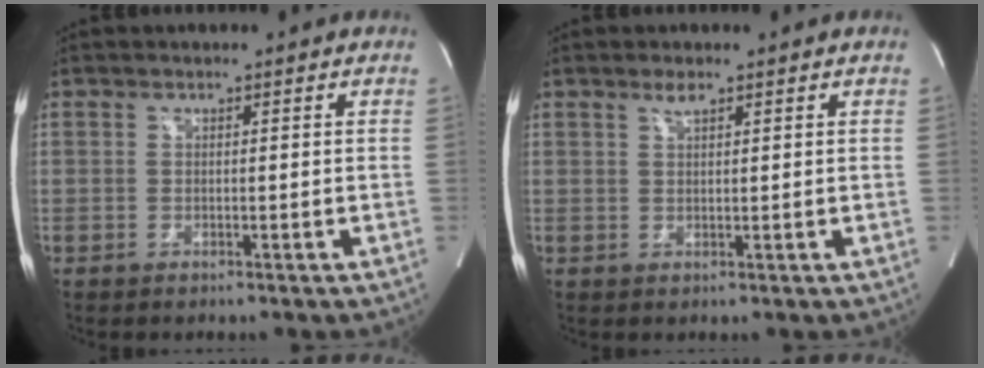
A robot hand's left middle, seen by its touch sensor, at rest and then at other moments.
{"total": 1.4, "force": [1.1, 0.2, 0.9], "torque": [-0.022, 0.003, 0.022]}